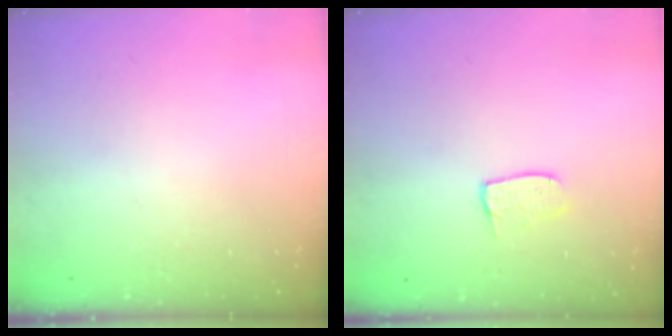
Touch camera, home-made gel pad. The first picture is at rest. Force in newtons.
{"total": 4.2, "press": 4.2, "slide": 0.4}